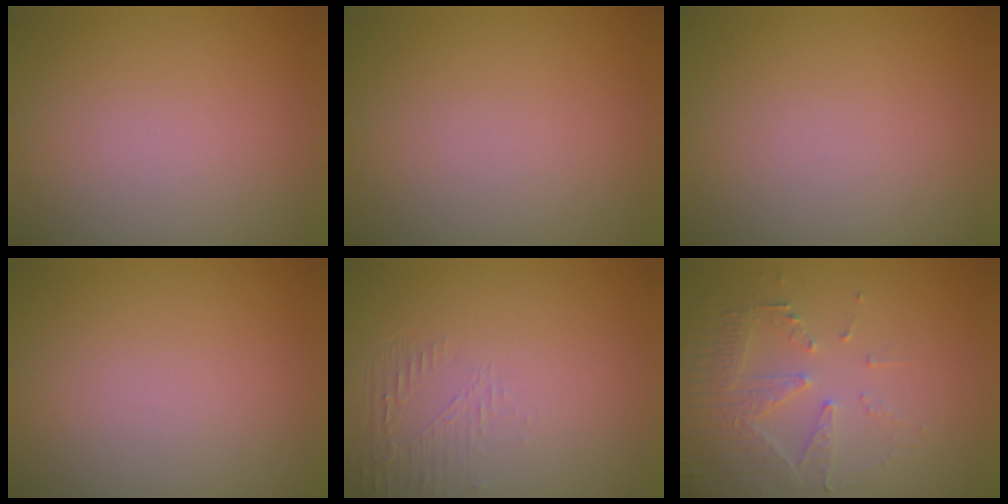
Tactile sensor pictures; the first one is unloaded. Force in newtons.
{"total": 0.0}
{"total": 0.0}
{"total": 0.0}
{"total": 1.3, "press": 0.0, "slide": 1.3}
{"total": 5.4, "press": 3.7, "slide": 3.9}